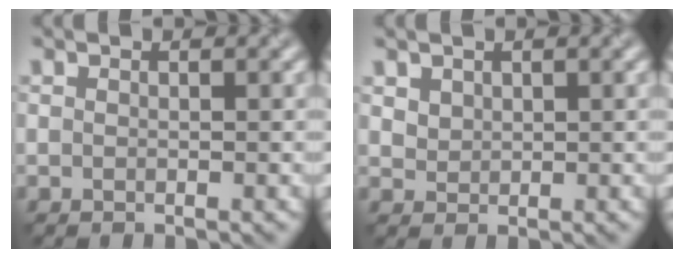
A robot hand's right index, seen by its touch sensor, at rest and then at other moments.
{"total": 1.5, "force": [1.0, 1.1, 0.4], "torque": [-0.012, -0.006, 0.027]}